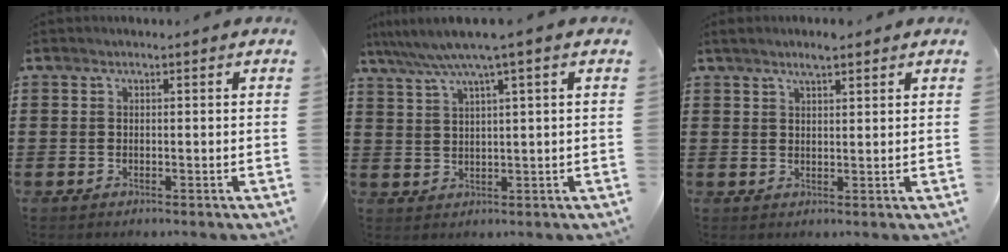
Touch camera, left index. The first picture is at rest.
{"total": 4.9, "force": [2.7, -0.4, 4.1], "torque": [-0.087, -0.012, 0.042]}
{"total": 2.9, "force": [2.1, 0.4, 1.9], "torque": [-0.041, 0.002, 0.037]}